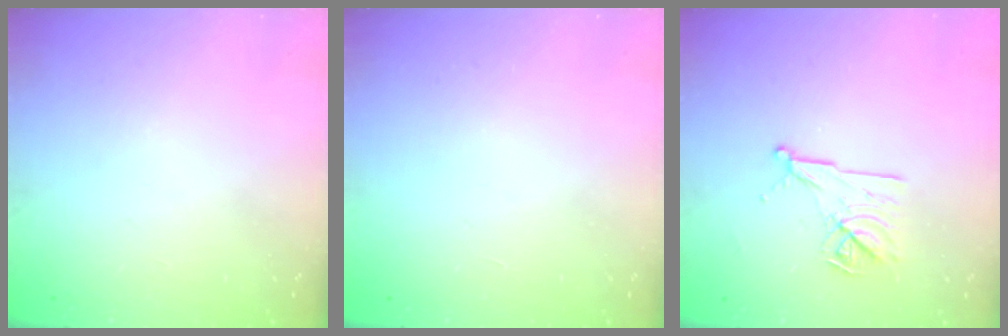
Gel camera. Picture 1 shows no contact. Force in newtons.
{"total": 1.7, "press": 1.6, "slide": 0.1}
{"total": 11.3, "press": 11.3, "slide": 0.4}